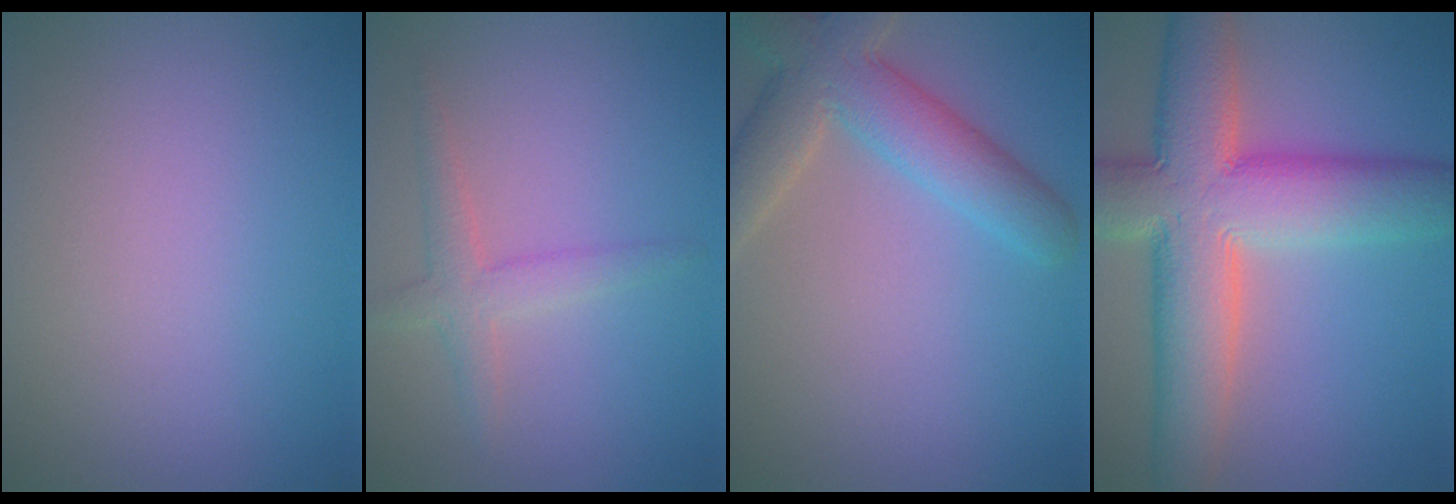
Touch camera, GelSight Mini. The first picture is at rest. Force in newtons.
{"total": 2.5, "press": 2.5, "slide": 0.2}
{"total": 6.2, "press": 6.2, "slide": 0.4}
{"total": 12.0, "press": 12.0, "slide": 1.1}